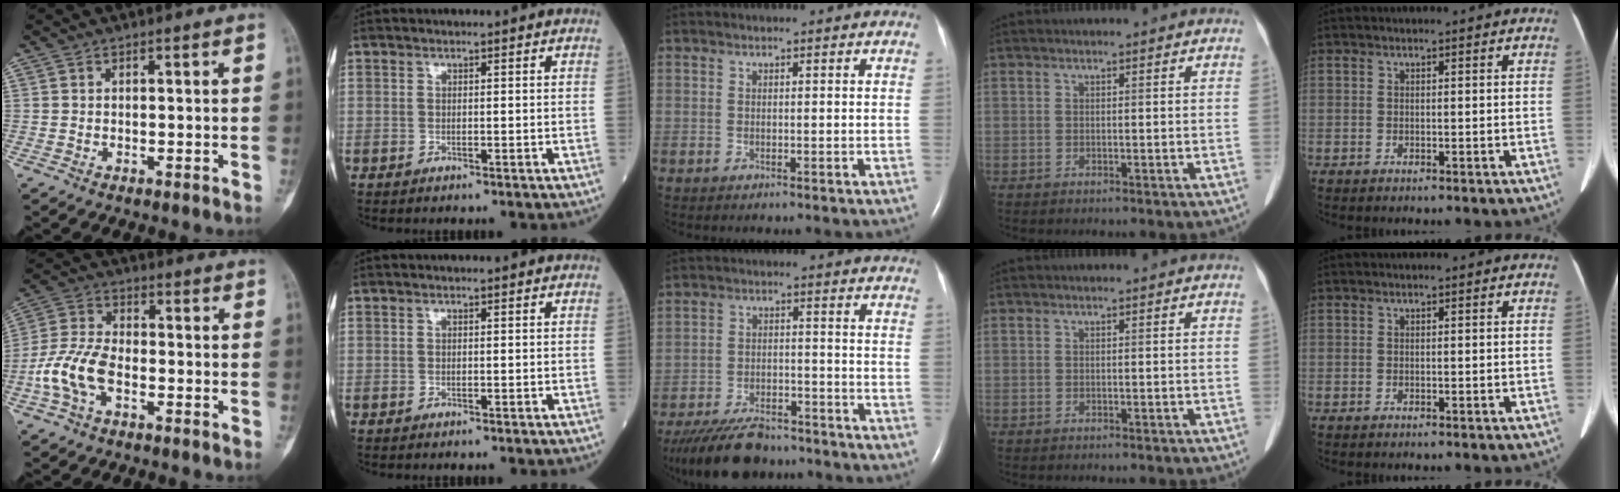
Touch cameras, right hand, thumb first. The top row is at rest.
{"thumb": {"total": 10.0, "force": [-3.4, 5.6, 7.6], "torque": [-0.166, 0.028, -0.071]}, "middle": {"total": 12.4, "force": [-10.7, 3.7, 5.1], "torque": [-0.090, -0.009, -0.170]}}